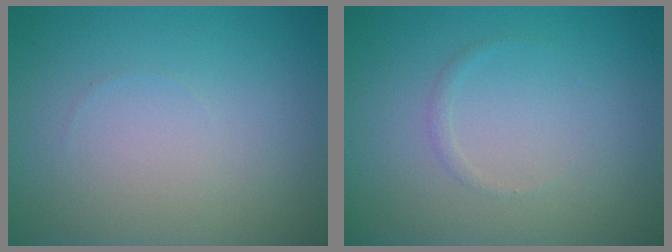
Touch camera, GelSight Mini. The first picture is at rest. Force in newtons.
{"total": 0.6, "press": 0.6, "slide": 0.1}